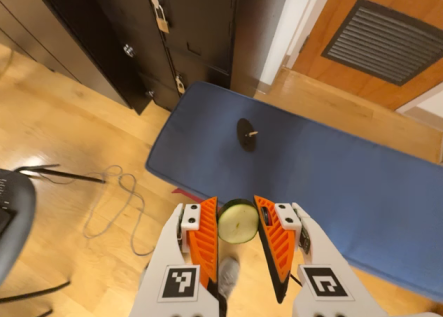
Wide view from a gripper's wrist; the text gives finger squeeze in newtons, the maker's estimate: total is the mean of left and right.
{"total": 10.4, "left": 10.3, "right": 10.6}